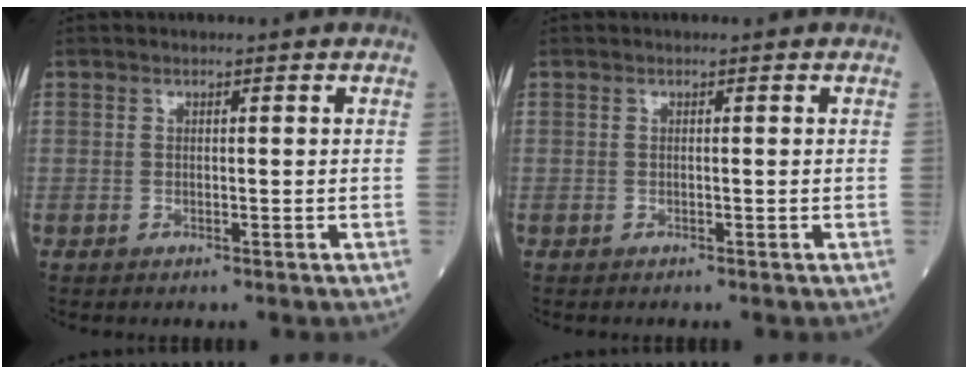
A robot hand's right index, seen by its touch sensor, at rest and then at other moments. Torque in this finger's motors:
{"motor_torque": [0.03, -0.05, 0.03, 0.01]}